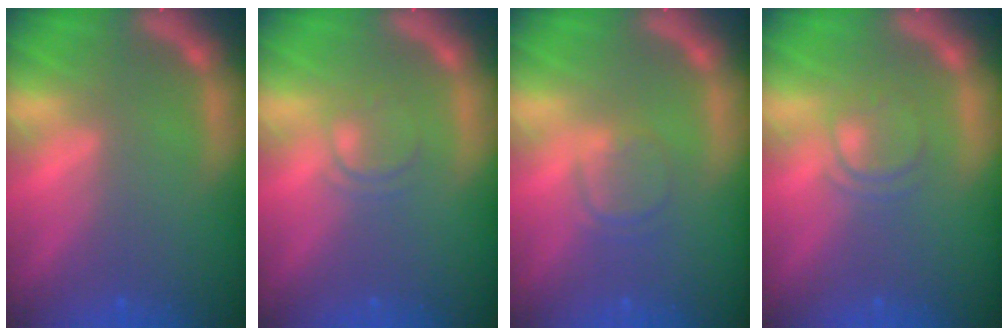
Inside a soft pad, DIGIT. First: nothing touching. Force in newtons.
{"total": 2.0}
{"total": 2.4}
{"total": 2.4}